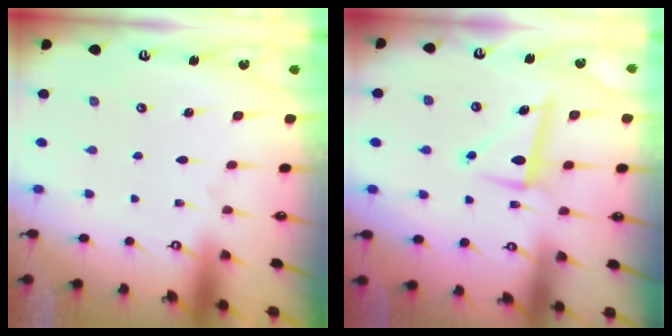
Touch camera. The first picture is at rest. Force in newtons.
{"total": 7.8, "press": 7.8, "slide": 1.1}